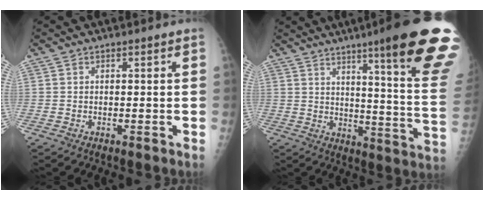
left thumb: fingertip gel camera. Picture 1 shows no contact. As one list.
[{"total": 24.6, "force": [15.5, 1.8, 19.1], "torque": [-0.215, -0.083, 0.204]}]